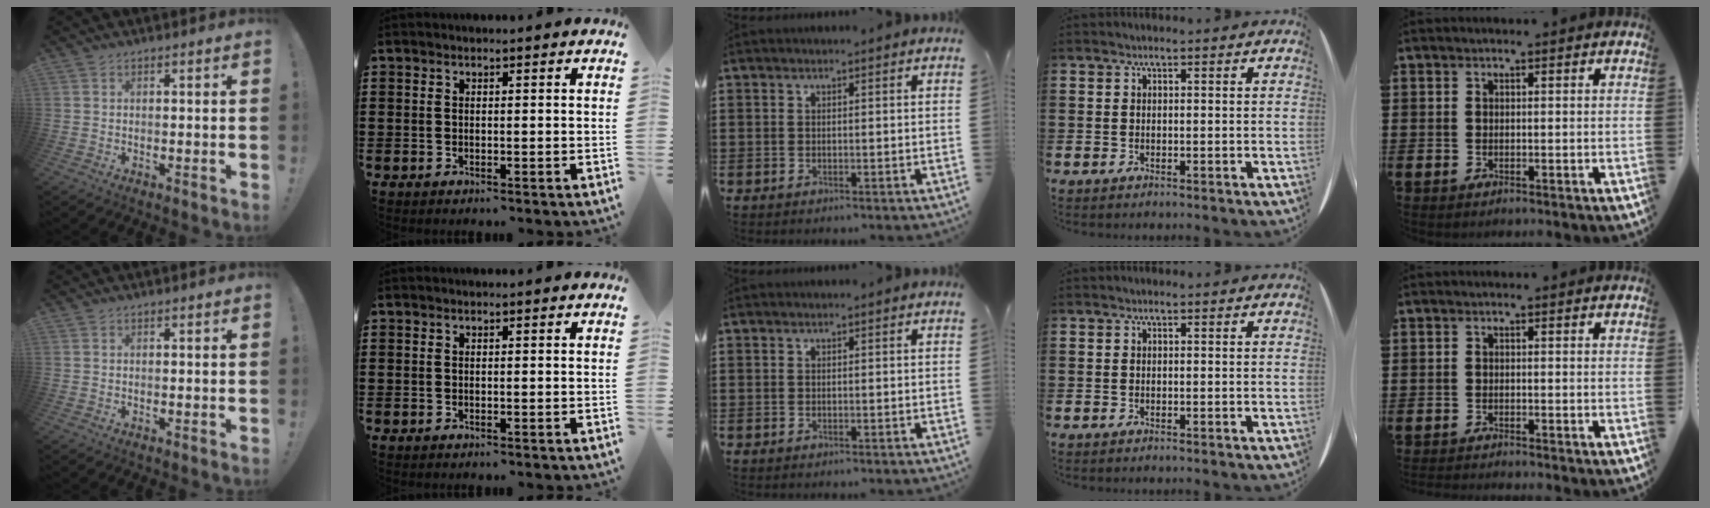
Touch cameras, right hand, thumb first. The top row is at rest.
{"little": {"total": 0.9, "force": [-0.9, -0.1, 0.0], "torque": [-0.001, -0.002, -0.017]}}